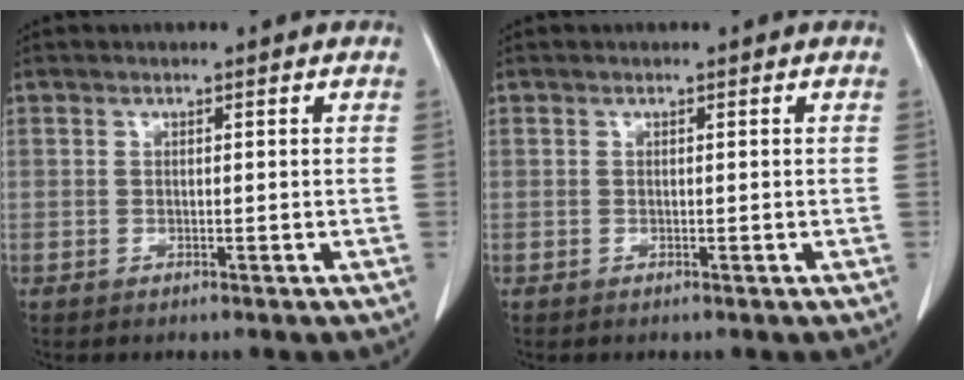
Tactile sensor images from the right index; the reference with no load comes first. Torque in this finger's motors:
{"motor_torque": [0.00, 0.00, 0.00, 0.00]}